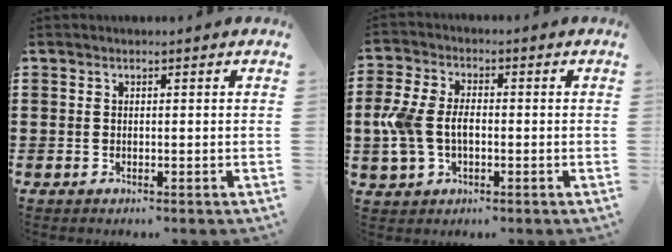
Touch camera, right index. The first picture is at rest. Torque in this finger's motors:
{"motor_torque": [0.89, 0.22, 0.28, 0.21]}